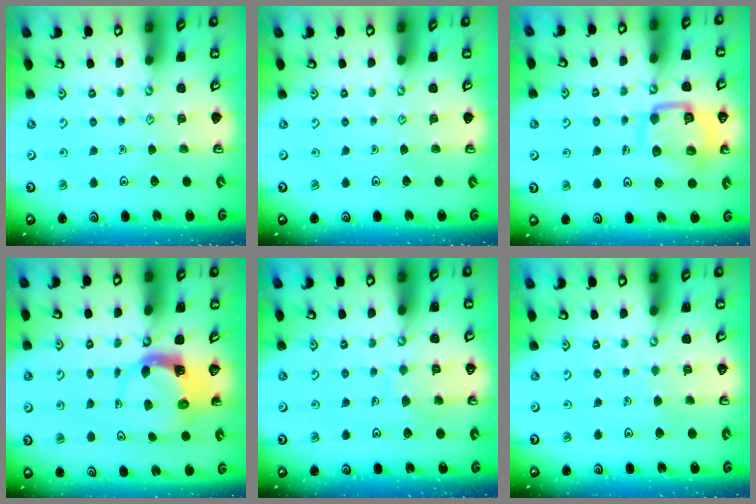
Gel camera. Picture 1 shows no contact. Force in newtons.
{"total": 0.0}
{"total": 12.4, "press": 12.3, "slide": 1.2}
{"total": 5.4, "press": 5.3, "slide": 1.0}
{"total": 6.9, "press": 6.9, "slide": 0.7}
{"total": 2.4, "press": 2.4, "slide": 0.2}